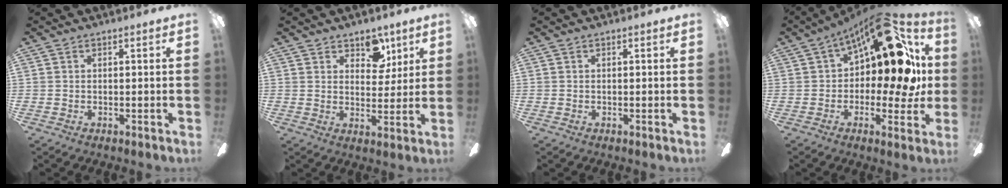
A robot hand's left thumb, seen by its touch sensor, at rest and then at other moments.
{"total": 7.7, "force": [4.6, 4.9, 3.7], "torque": [-0.023, -0.018, 0.075]}
{"total": 0.0}
{"total": 19.5, "force": [7.9, 9.0, 15.4], "torque": [-0.218, -0.043, 0.123]}